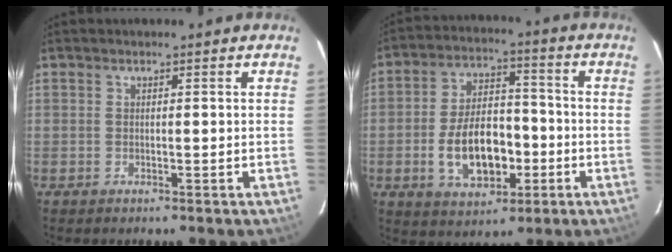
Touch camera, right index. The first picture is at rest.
{"total": 13.0, "force": [-3.7, 7.3, 10.1], "torque": [-0.197, 0.014, -0.049]}